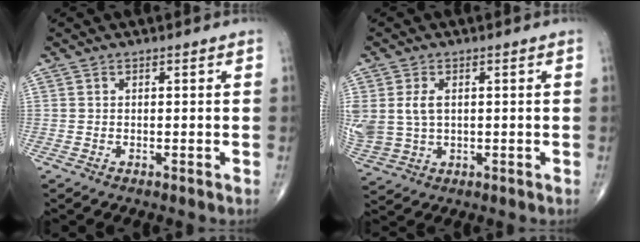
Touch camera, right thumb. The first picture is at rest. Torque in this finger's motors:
{"motor_torque": [-0.19, 0.41, 0.57, 0.02, 0.10]}